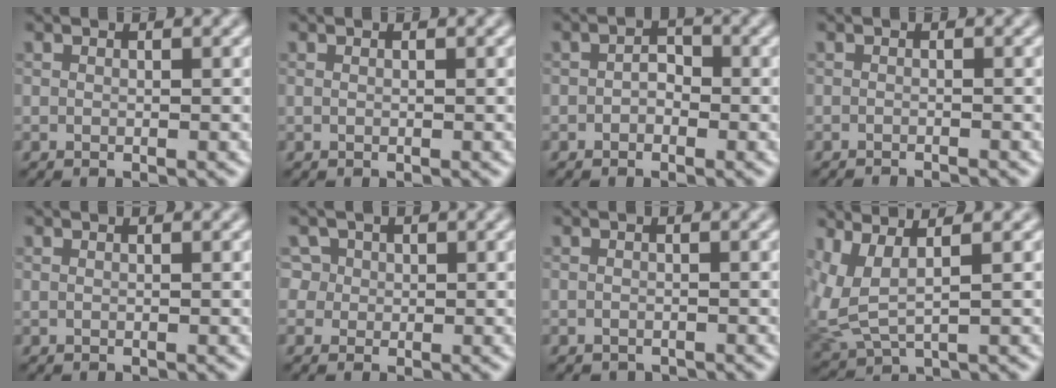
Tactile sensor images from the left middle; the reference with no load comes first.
{"total": 0.0}
{"total": 1.4, "force": [-0.5, 1.0, 0.8], "torque": [-0.015, 0.002, -0.013]}
{"total": 2.2, "force": [-2.0, 0.4, 0.7], "torque": [-0.004, -0.003, -0.030]}
{"total": 0.7, "force": [0.4, 0.4, 0.4], "torque": [-0.005, 0.000, 0.000]}
{"total": 3.9, "force": [1.8, 3.2, 1.4], "torque": [-0.026, 0.010, 0.023]}
{"total": 0.6, "force": [-0.5, 0.3, 0.0], "torque": [0.000, -0.004, -0.009]}
{"total": 4.3, "force": [2.1, 1.5, 3.4], "torque": [-0.101, -0.003, 0.050]}